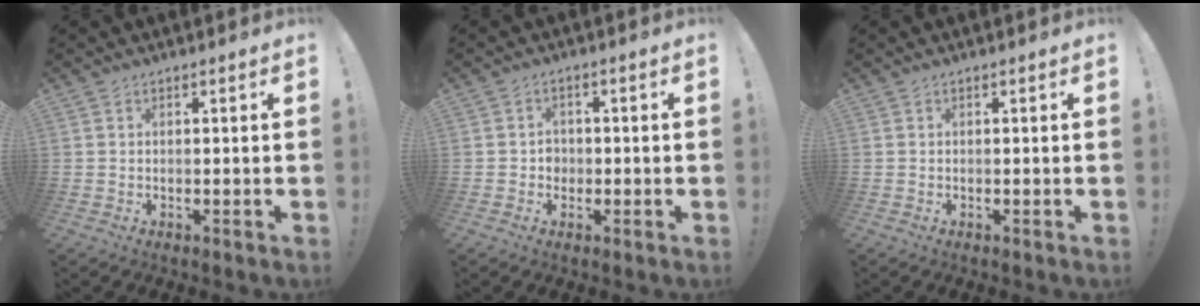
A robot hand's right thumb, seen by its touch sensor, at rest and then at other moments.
{"total": 2.9, "force": [-0.6, 2.6, 1.1], "torque": [-0.013, 0.000, -0.013]}
{"total": 0.0}